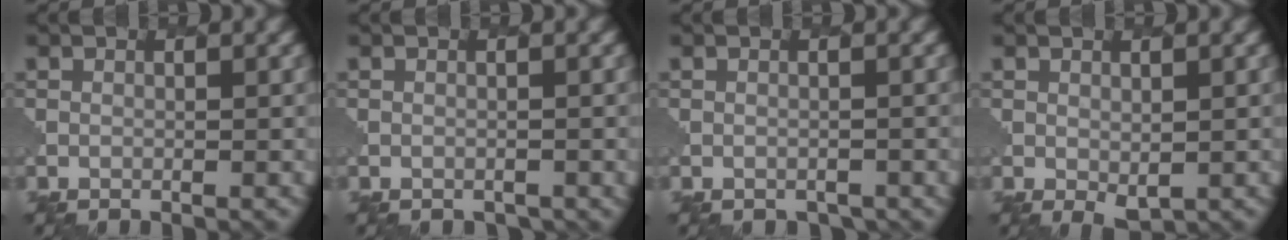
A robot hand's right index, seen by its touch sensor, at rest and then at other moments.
{"total": 0.9, "force": [-0.6, 0.6, 0.0], "torque": [0.000, 0.000, -0.004]}
{"total": 1.2, "force": [-0.9, 0.8, 0.1], "torque": [-0.003, 0.000, -0.008]}
{"total": 1.3, "force": [0.5, 0.8, 0.9], "torque": [-0.018, -0.007, 0.013]}